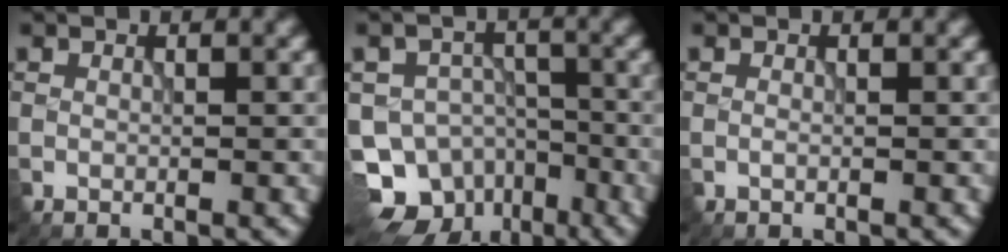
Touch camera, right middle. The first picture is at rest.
{"total": 9.4, "force": [-6.2, 6.4, 3.0], "torque": [-0.042, -0.006, -0.093]}
{"total": 0.0}